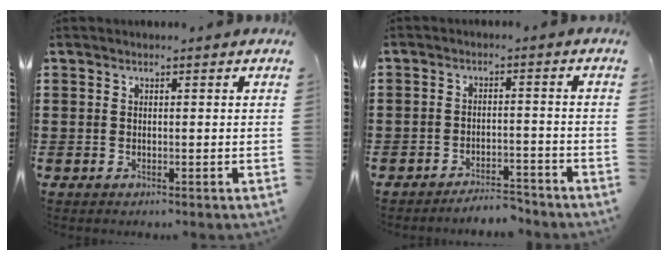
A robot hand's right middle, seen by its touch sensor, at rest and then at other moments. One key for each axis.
{"total": 4.0, "fx": -4.0, "fy": 0.3, "fz": 0.1, "tx": -0.008, "ty": 0.000, "tz": -0.082}